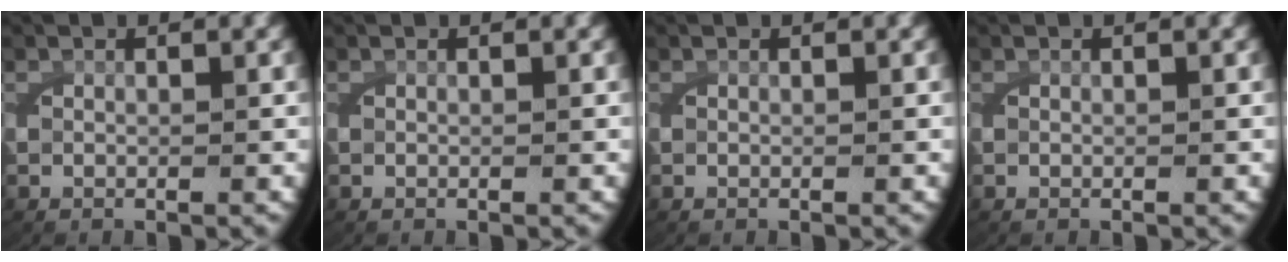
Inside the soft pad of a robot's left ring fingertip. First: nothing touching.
{"total": 0.0}
{"total": 0.0}
{"total": 0.0}